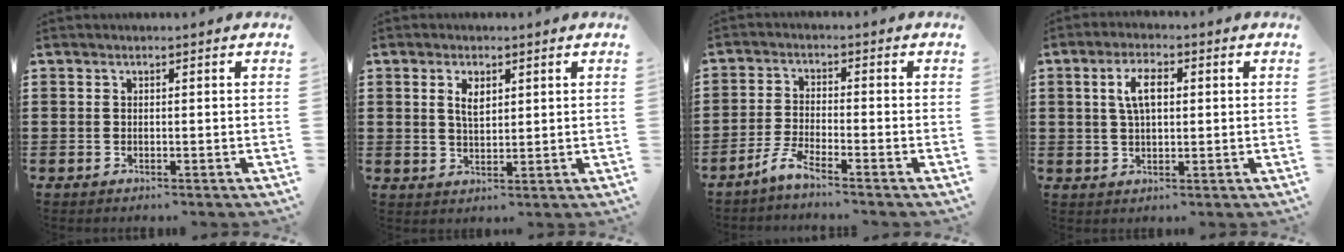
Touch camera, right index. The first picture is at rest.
{"total": 2.9, "force": [0.9, 1.5, 2.3], "torque": [-0.051, 0.005, 0.015]}
{"total": 3.5, "force": [-3.0, -0.1, 1.9], "torque": [-0.057, -0.006, -0.064]}
{"total": 5.2, "force": [1.0, 2.2, 4.6], "torque": [-0.095, 0.010, 0.015]}